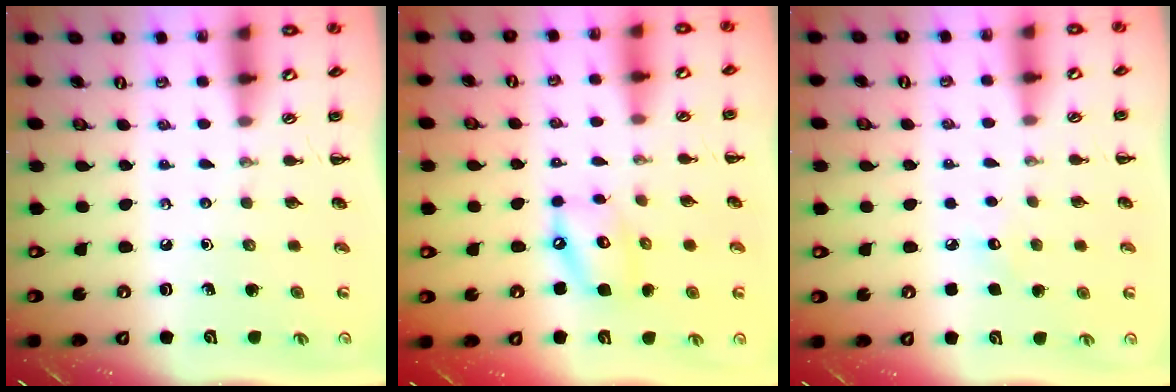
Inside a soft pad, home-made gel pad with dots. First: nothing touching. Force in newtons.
{"total": 9.9, "press": 9.8, "slide": 1.8}
{"total": 4.8, "press": 4.6, "slide": 1.2}